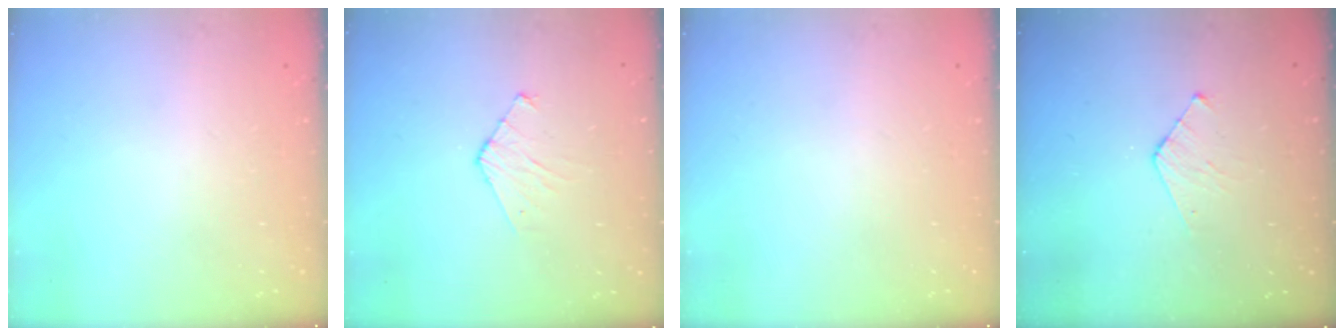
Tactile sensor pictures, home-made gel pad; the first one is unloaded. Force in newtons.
{"total": 4.2, "press": 4.2, "slide": 0.4}
{"total": 0.0}
{"total": 4.4, "press": 4.4, "slide": 0.4}